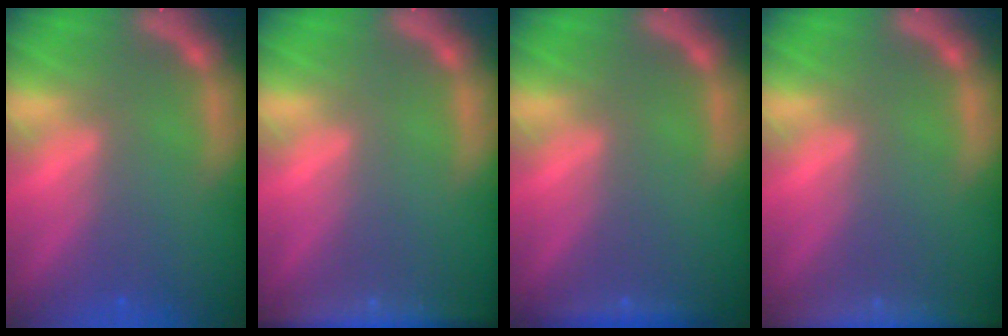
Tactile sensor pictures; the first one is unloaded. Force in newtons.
{"total": 6.0}
{"total": 1.9}
{"total": 7.9}